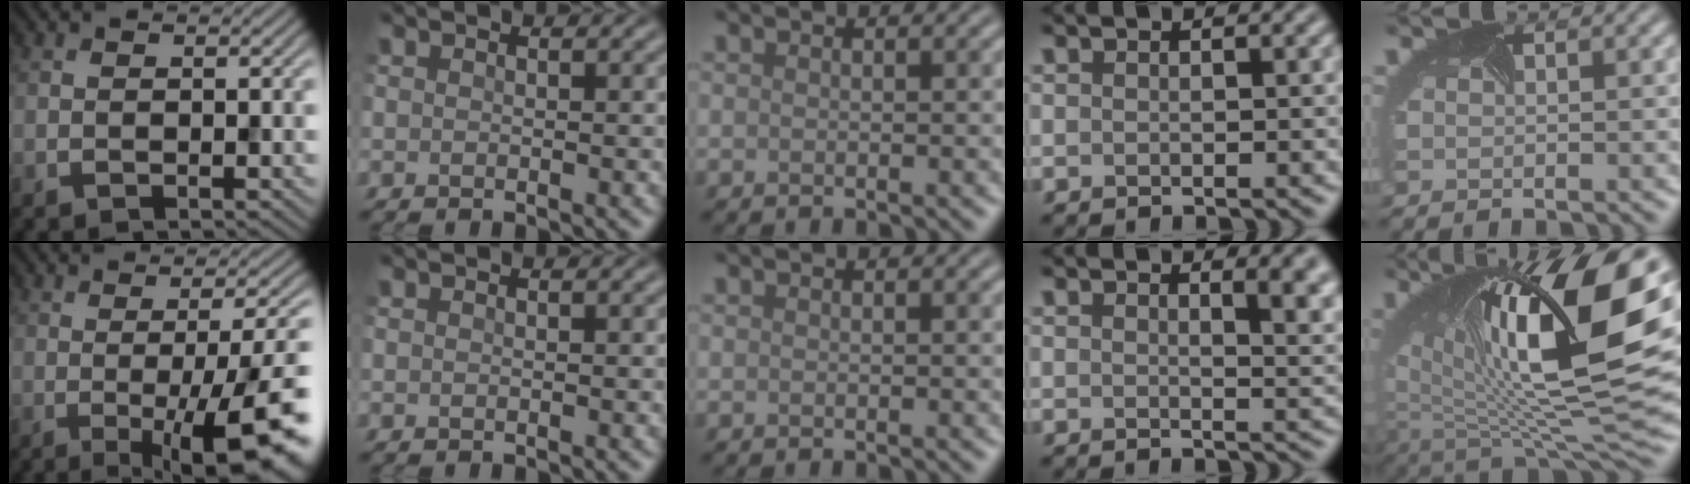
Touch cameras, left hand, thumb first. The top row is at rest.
{"thumb": {"total": 13.1, "force": [-3.2, 3.2, 12.3], "torque": [-0.136, 0.005, -0.048]}, "ring": {"total": 4.6, "force": [2.2, 1.9, 3.6], "torque": [-0.020, 0.004, 0.027]}, "little": {"total": 16.9, "force": [2.7, 7.4, 15.0], "torque": [-0.239, -0.012, 0.070]}}